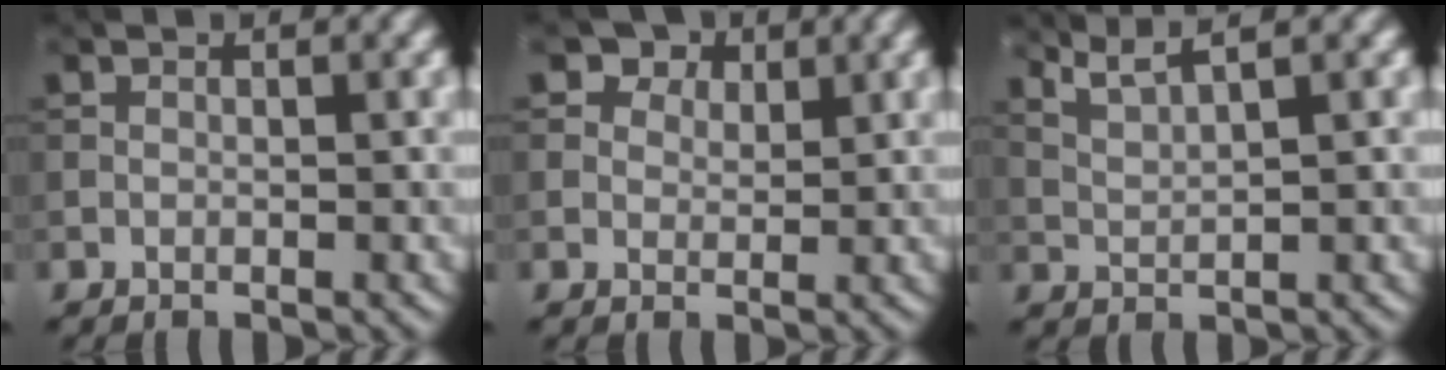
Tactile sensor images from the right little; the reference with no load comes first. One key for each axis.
{"total": 4.1, "fx": 2.7, "fy": 2.6, "fz": 1.5, "tx": -0.037, "ty": -0.012, "tz": 0.044}
{"total": 3.4, "fx": 2.6, "fy": 0.5, "fz": 2.1, "tx": -0.036, "ty": 0.008, "tz": 0.047}